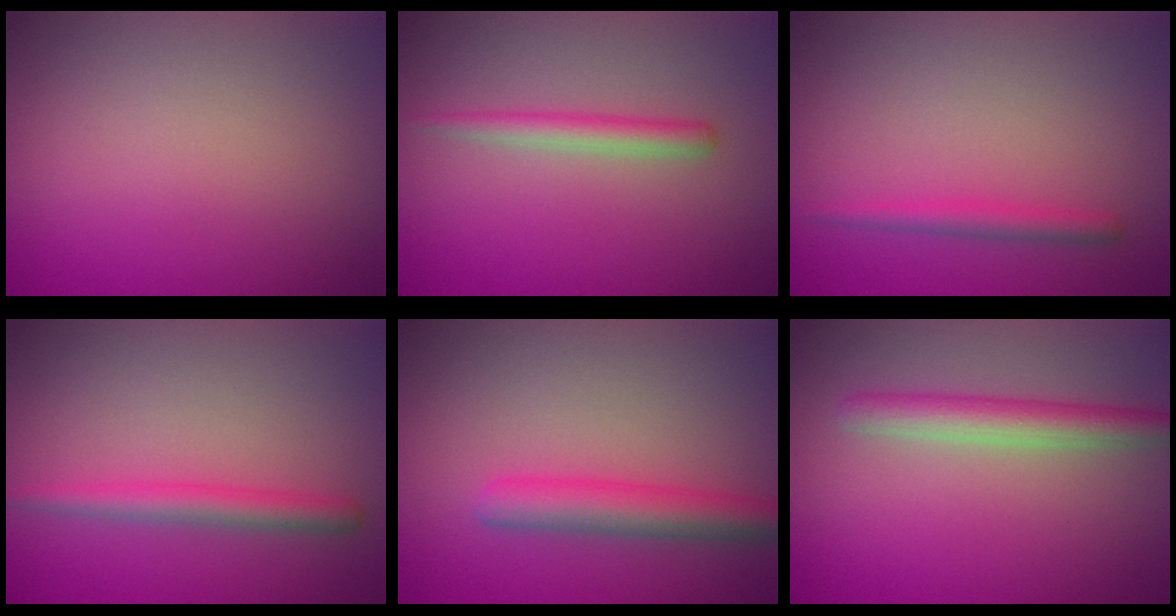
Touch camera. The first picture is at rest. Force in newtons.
{"total": 1.9, "press": 1.8, "slide": 0.2}
{"total": 1.4, "press": 1.4, "slide": 0.1}
{"total": 2.3, "press": 2.3, "slide": 0.1}
{"total": 3.5, "press": 3.5, "slide": 0.1}
{"total": 3.0, "press": 3.0, "slide": 0.1}